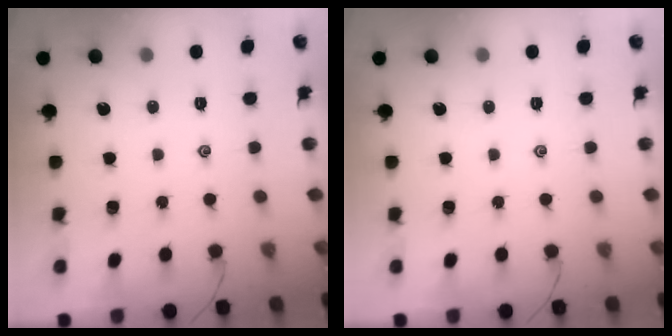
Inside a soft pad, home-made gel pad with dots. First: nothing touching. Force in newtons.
{"total": 0.0}